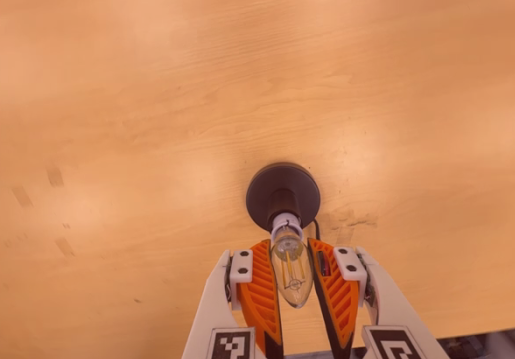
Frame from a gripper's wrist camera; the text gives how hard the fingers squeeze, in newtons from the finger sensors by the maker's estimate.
{"total": 12.9, "left": 12.3, "right": 13.4}